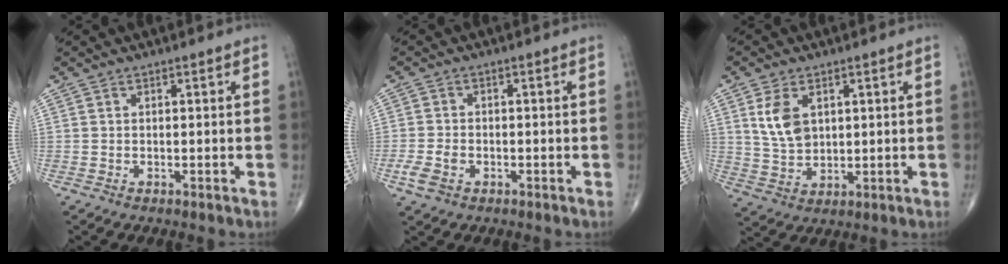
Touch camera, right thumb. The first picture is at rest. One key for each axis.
{"total": 3.9, "fx": -1.6, "fy": 2.7, "fz": 2.4, "tx": -0.054, "ty": 0.008, "tz": -0.029}
{"total": 7.2, "fx": 2.4, "fy": 4.7, "fz": 4.9, "tx": -0.080, "ty": -0.009, "tz": 0.058}